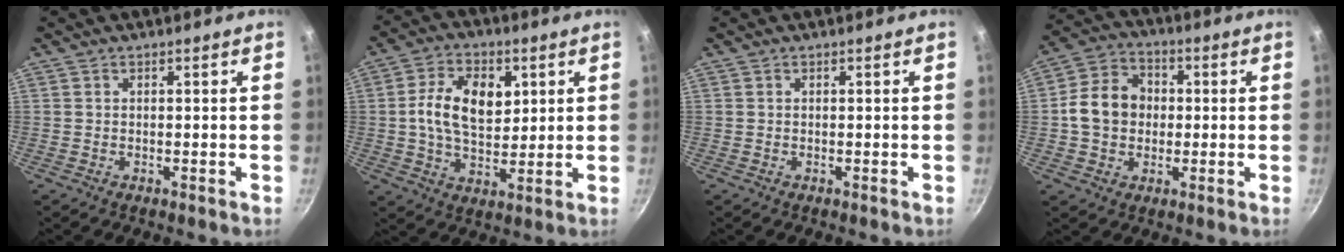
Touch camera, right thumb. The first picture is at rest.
{"total": 12.2, "force": [2.5, 7.9, 9.0], "torque": [-0.136, -0.002, 0.037]}
{"total": 0.0}
{"total": 10.8, "force": [0.1, 8.9, 6.2], "torque": [-0.084, 0.019, -0.014]}